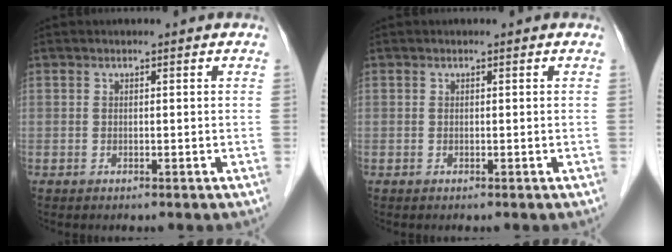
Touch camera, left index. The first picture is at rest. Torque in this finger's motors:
{"motor_torque": [0.00, 0.00, 0.00, 0.00]}